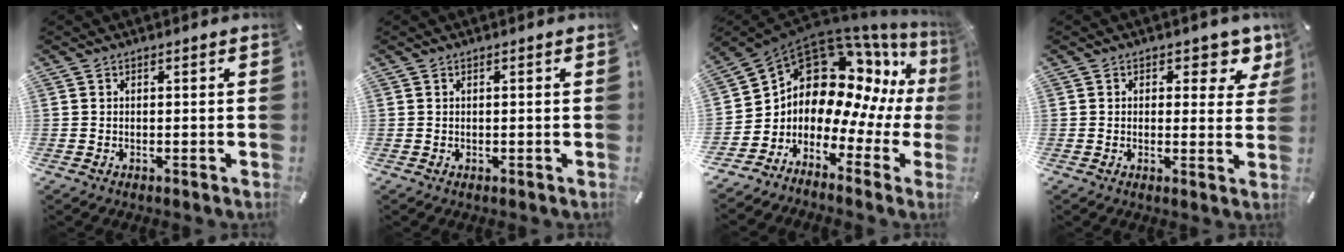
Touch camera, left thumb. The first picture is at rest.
{"total": 0.0}
{"total": 14.4, "force": [5.5, 10.9, 7.6], "torque": [-0.152, -0.078, 0.105]}
{"total": 5.9, "force": [3.2, 3.6, 3.4], "torque": [-0.029, -0.014, 0.050]}